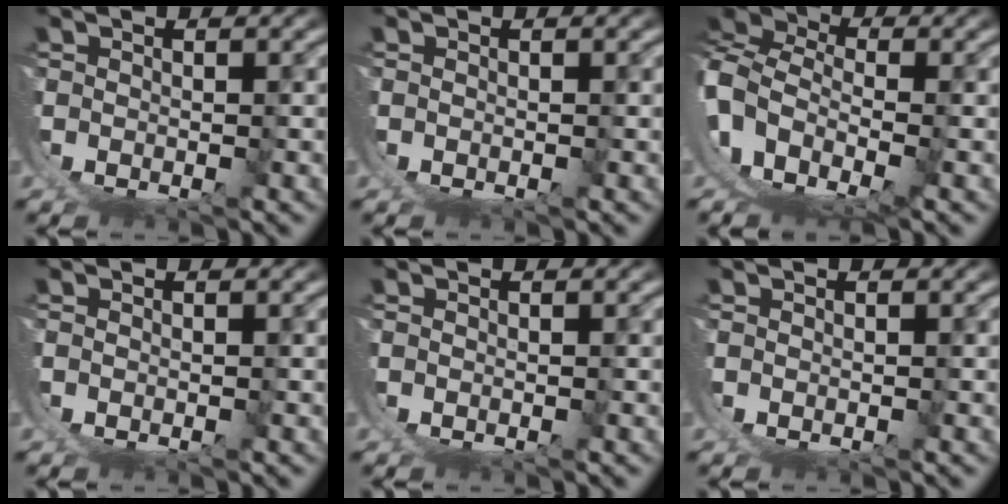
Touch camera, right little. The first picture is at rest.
{"total": 0.0}
{"total": 10.0, "force": [-1.0, 8.1, 5.8], "torque": [-0.137, -0.021, -0.028]}
{"total": 0.0}
{"total": 0.0}
{"total": 0.0}